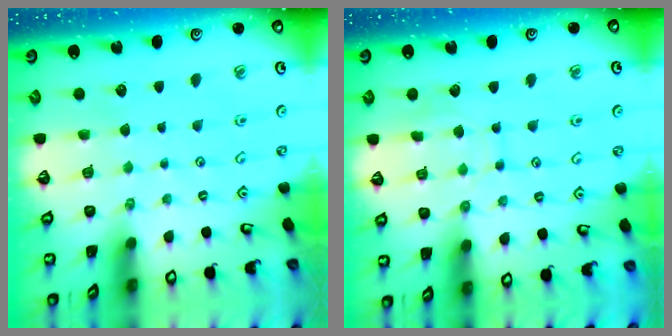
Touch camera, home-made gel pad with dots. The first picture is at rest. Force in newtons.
{"total": 8.3, "press": 8.3, "slide": 0.6}